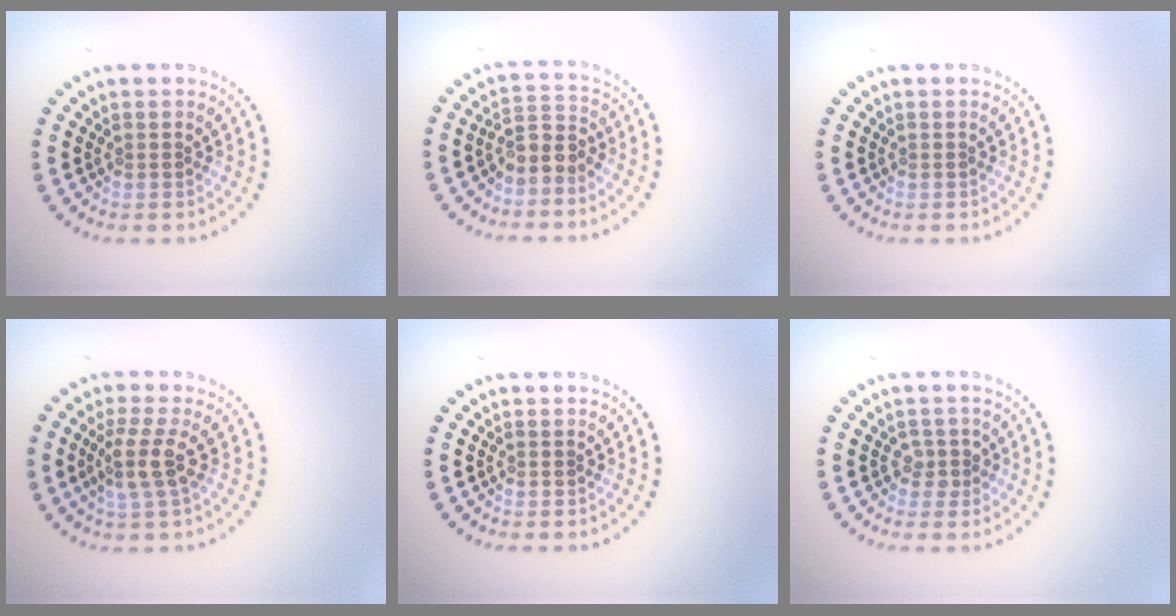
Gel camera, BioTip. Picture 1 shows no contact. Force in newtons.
{"total": 2.6, "press": 2.0, "slide": 1.6}
{"total": 0.0}
{"total": 2.9, "press": 2.3, "slide": 1.7}
{"total": 0.0}
{"total": 1.3, "press": 1.1, "slide": 0.8}